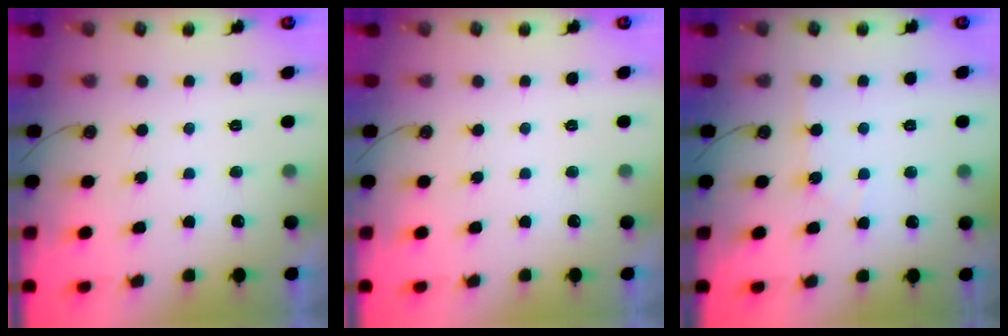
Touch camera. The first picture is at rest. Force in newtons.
{"total": 0.0}
{"total": 2.9, "press": 2.8, "slide": 0.6}